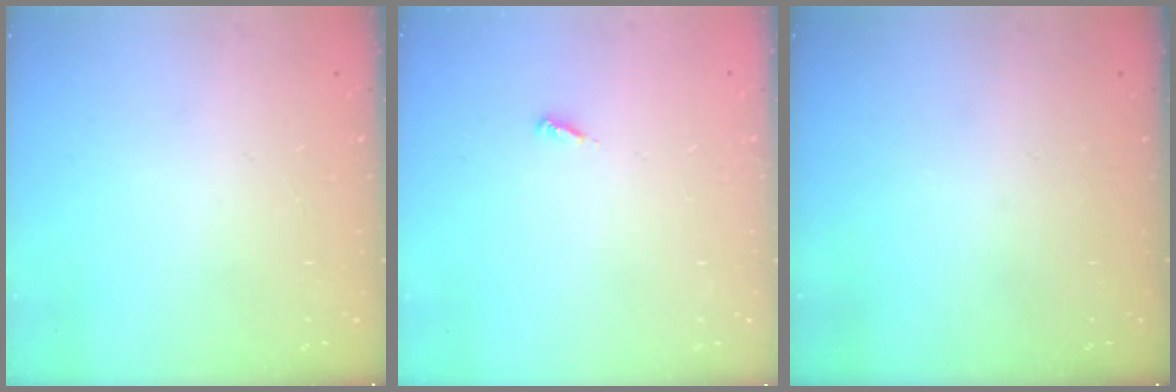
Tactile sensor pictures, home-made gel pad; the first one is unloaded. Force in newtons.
{"total": 2.1, "press": 2.1, "slide": 0.1}
{"total": 0.0}